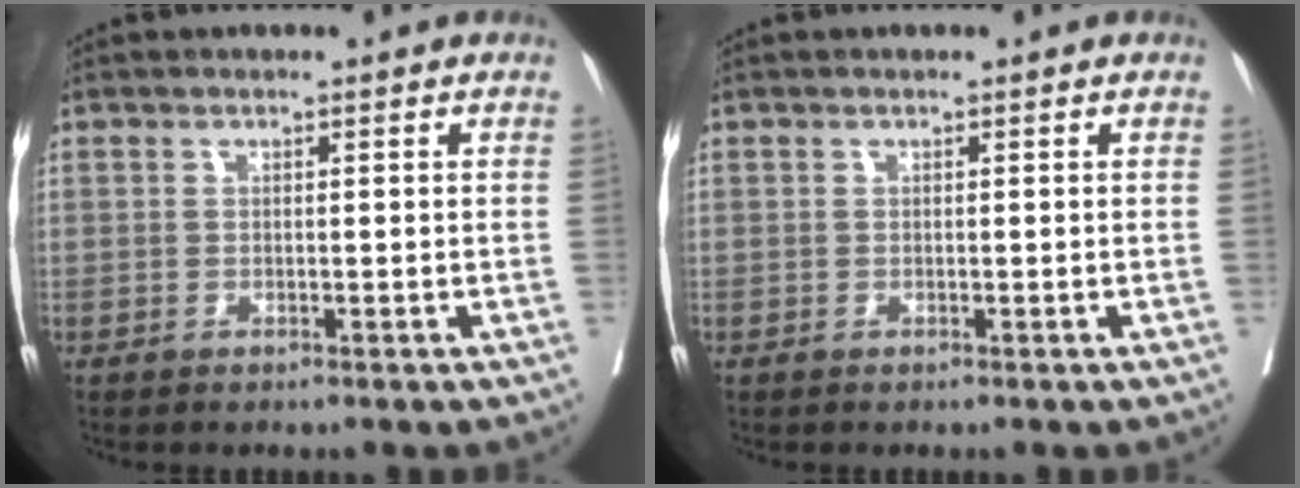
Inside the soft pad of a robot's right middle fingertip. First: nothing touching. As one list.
[{"total": 0.0}]